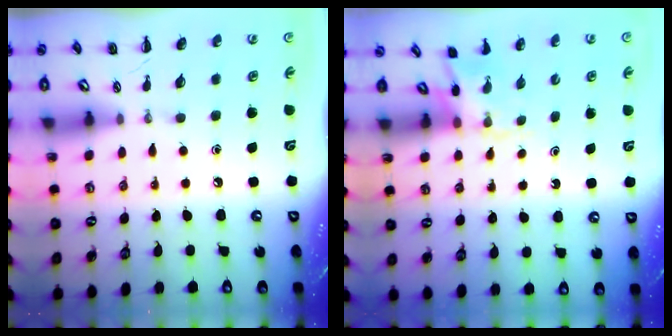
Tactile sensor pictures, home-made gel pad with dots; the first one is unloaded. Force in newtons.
{"total": 2.5, "press": 2.3, "slide": 1.0}